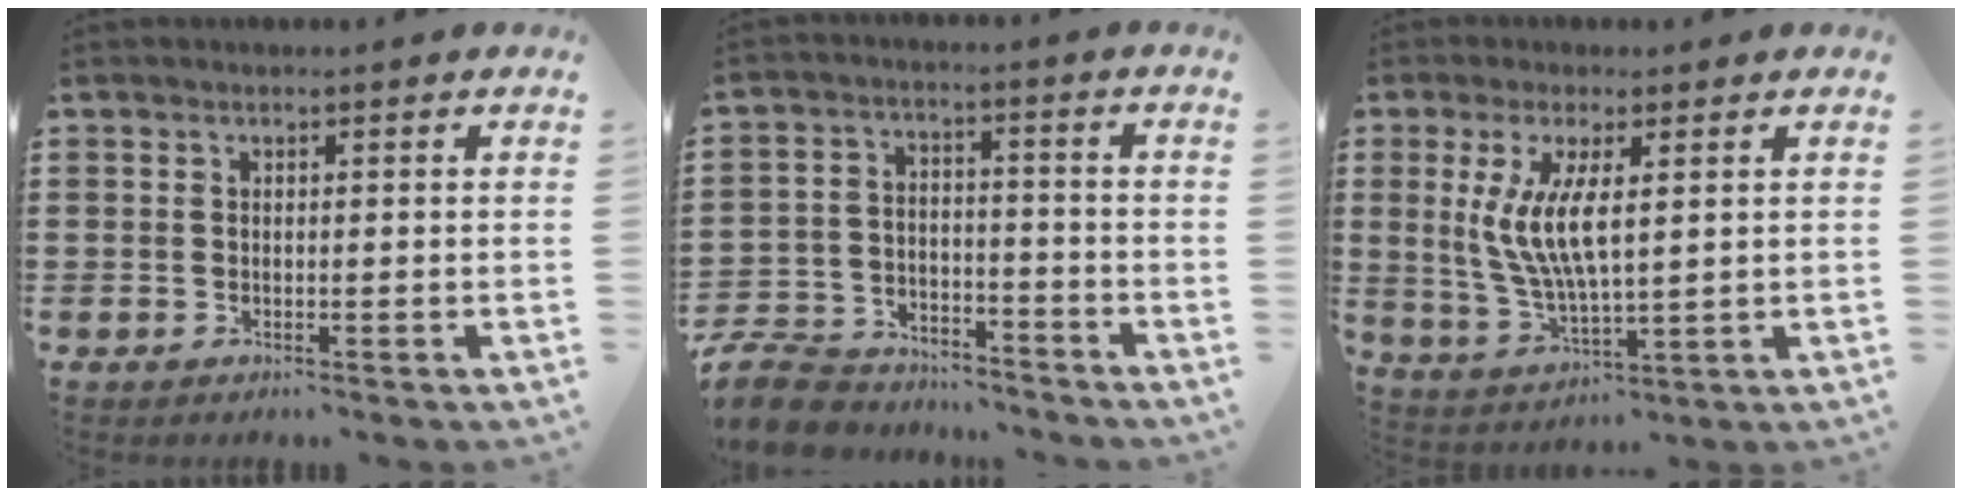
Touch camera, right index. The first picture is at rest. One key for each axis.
{"total": 8.2, "fx": -7.8, "fy": 2.0, "fz": 1.2, "tx": -0.041, "ty": 0.020, "tz": -0.159}
{"total": 8.1, "fx": 1.5, "fy": 2.6, "fz": 7.5, "tx": -0.161, "ty": -0.002, "tz": 0.023}